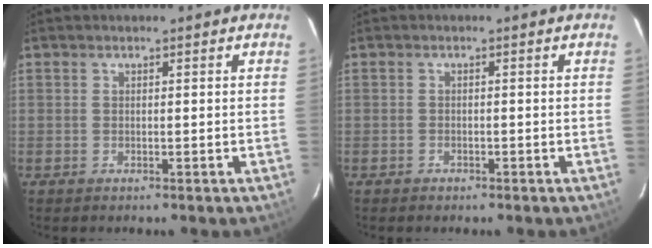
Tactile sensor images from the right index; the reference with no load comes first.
{"total": 1.0, "force": [-0.7, 0.7, 0.1], "torque": [-0.003, 0.004, -0.012]}